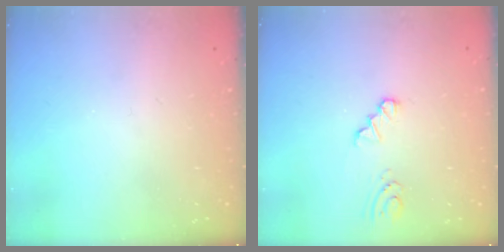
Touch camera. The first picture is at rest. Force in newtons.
{"total": 0.9, "press": 0.9, "slide": 0.1}